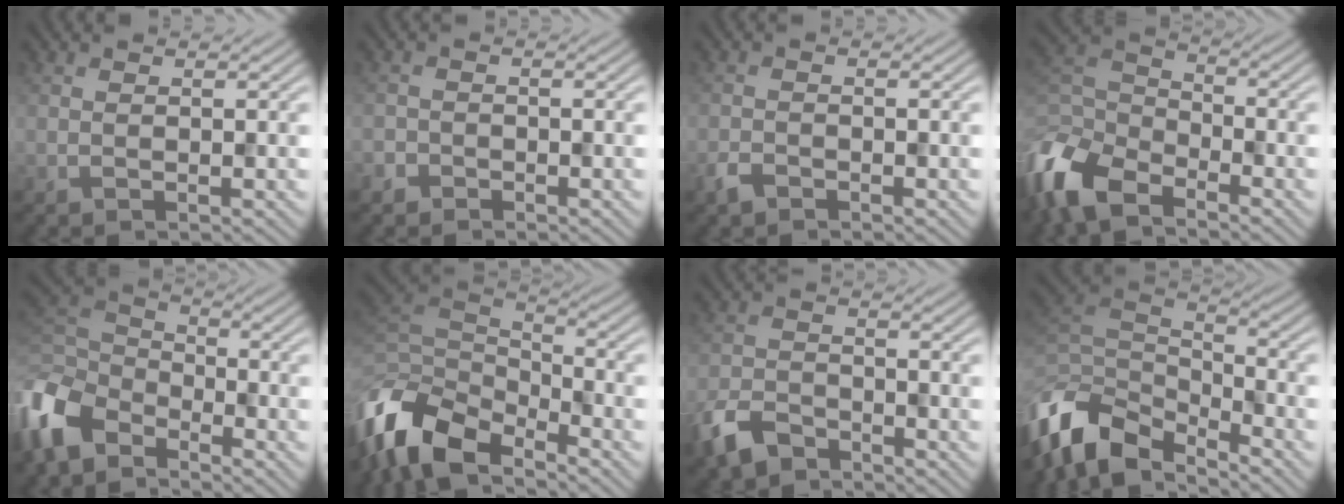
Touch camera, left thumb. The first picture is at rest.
{"total": 1.8, "force": [-1.2, 1.3, 0.0], "torque": [0.005, 0.002, -0.029]}
{"total": 1.7, "force": [-1.4, 0.8, 0.7], "torque": [-0.016, -0.002, -0.033]}
{"total": 11.3, "force": [-8.0, 5.2, 6.0], "torque": [-0.161, -0.018, -0.178]}
{"total": 10.1, "force": [-6.4, 5.6, 5.4], "torque": [-0.156, -0.013, -0.145]}
{"total": 12.3, "force": [-7.8, 6.2, 7.2], "torque": [-0.189, -0.017, -0.150]}
{"total": 6.0, "force": [-4.7, 2.7, 2.6], "torque": [-0.059, -0.007, -0.106]}
{"total": 12.2, "force": [-7.6, 6.4, 7.0], "torque": [-0.179, -0.013, -0.147]}